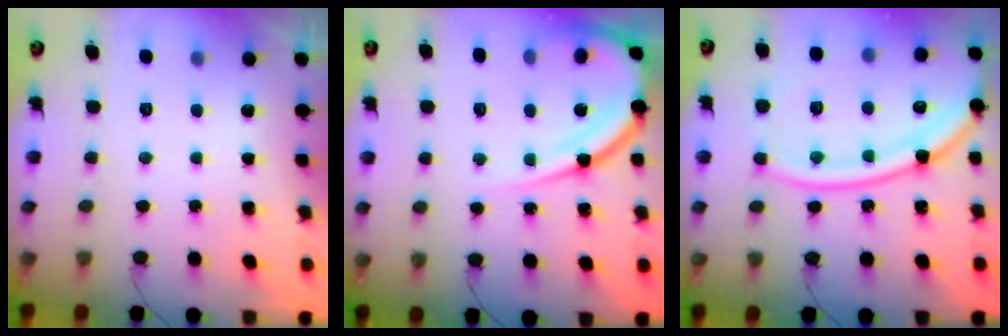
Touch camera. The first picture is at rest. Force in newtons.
{"total": 14.8, "press": 14.7, "slide": 1.6}
{"total": 19.2, "press": 19.2, "slide": 1.5}